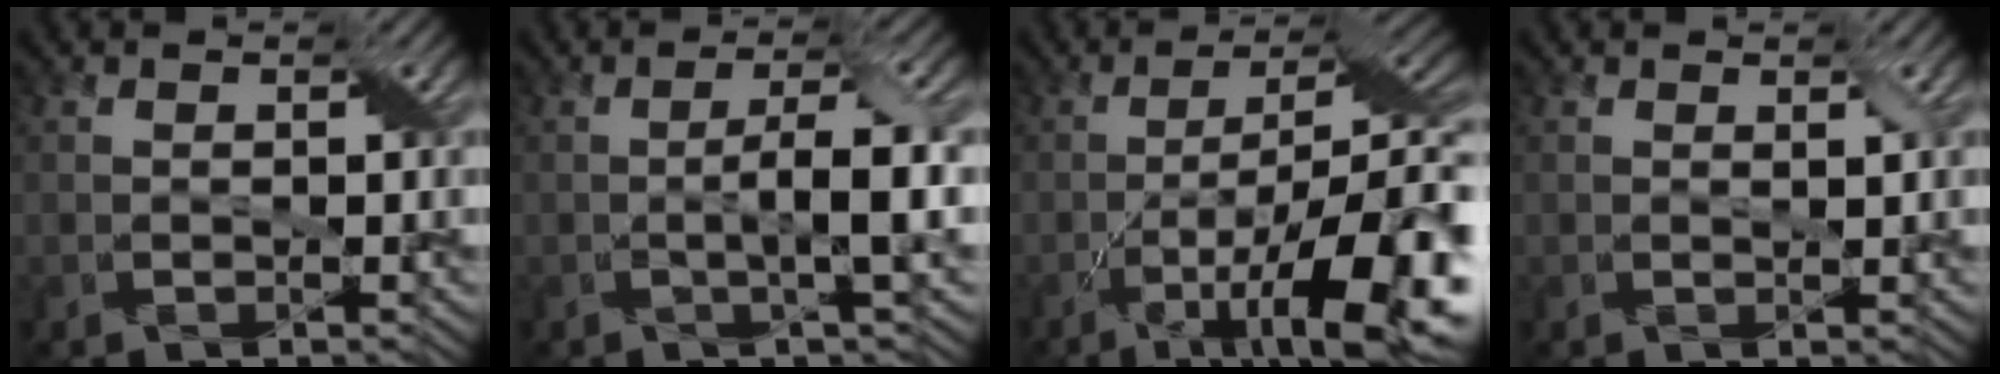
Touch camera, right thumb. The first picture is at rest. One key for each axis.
{"total": 4.3, "fx": -0.8, "fy": 0.3, "fz": 4.2, "tx": -0.070, "ty": 0.013, "tz": -0.020}
{"total": 16.0, "fx": -6.3, "fy": 4.7, "fz": 13.9, "tx": -0.219, "ty": -0.008, "tz": -0.100}
{"total": 0.8, "fx": 0.6, "fy": 0.2, "fz": 0.5, "tx": -0.009, "ty": 0.000, "tz": 0.011}